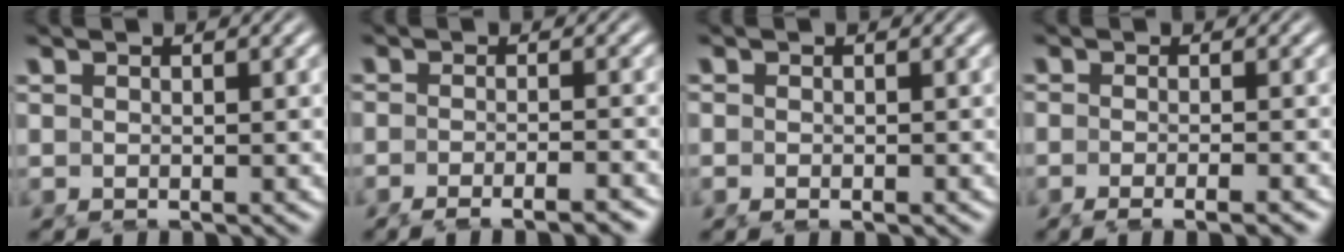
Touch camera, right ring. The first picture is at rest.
{"total": 3.2, "force": [-2.8, 0.2, 1.5], "torque": [-0.021, -0.001, -0.048]}
{"total": 0.9, "force": [-0.6, 0.4, 0.5], "torque": [-0.009, -0.007, -0.008]}
{"total": 2.7, "force": [-2.1, 0.3, 1.7], "torque": [-0.028, -0.003, -0.034]}